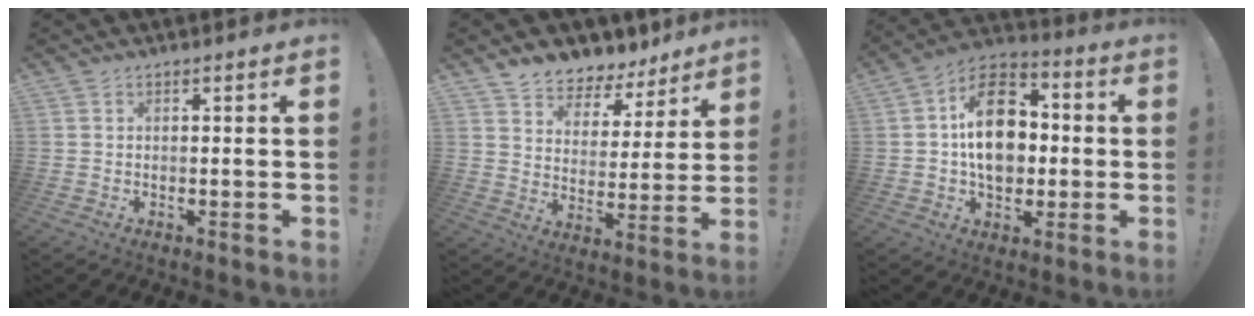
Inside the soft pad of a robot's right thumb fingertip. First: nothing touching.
{"total": 7.3, "force": [6.3, 3.7, 1.0], "torque": [-0.013, -0.062, 0.117]}
{"total": 18.6, "force": [1.0, 13.5, 12.8], "torque": [-0.195, 0.011, 0.020]}